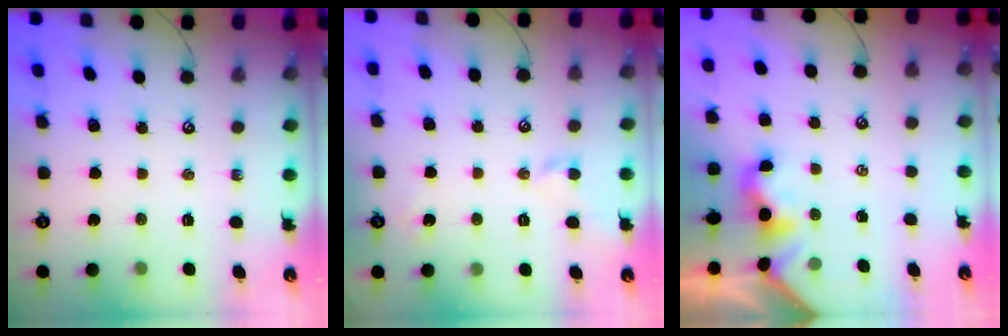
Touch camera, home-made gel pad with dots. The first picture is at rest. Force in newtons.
{"total": 0.5, "press": 0.1, "slide": 0.5}
{"total": 2.0, "press": 2.0, "slide": 0.5}